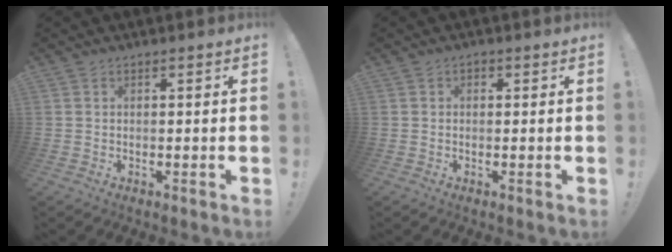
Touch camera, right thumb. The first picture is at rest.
{"total": 0.9, "force": [-0.2, 0.8, 0.5], "torque": [-0.012, 0.006, -0.003]}